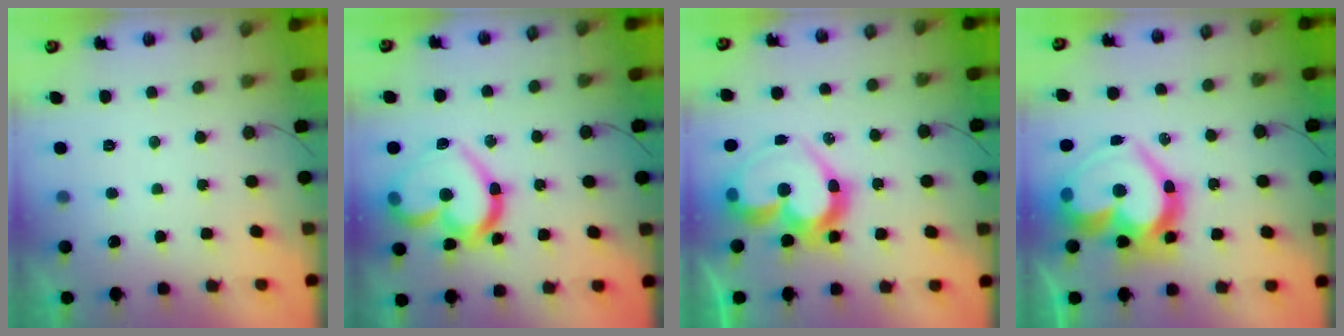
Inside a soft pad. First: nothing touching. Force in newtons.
{"total": 20.0, "press": 19.9, "slide": 1.4}
{"total": 17.7, "press": 17.6, "slide": 1.9}
{"total": 25.5, "press": 25.4, "slide": 2.5}